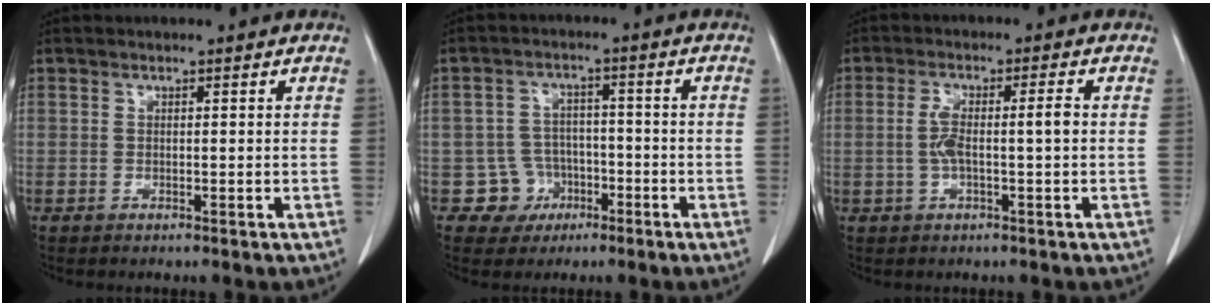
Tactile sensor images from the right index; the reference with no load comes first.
{"total": 5.3, "force": [-2.2, 4.8, -0.1], "torque": [0.006, 0.014, -0.030]}
{"total": 5.0, "force": [-0.3, 0.7, 4.9], "torque": [-0.104, 0.015, -0.004]}